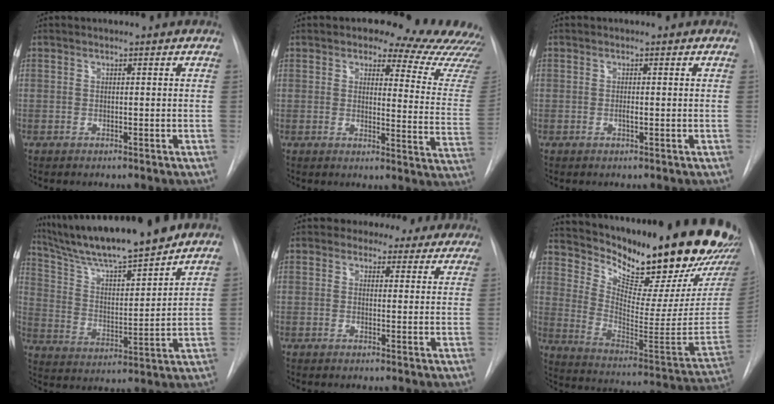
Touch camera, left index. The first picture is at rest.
{"total": 17.1, "force": [15.4, 4.4, 5.8], "torque": [-0.038, -0.075, 0.150]}
{"total": 0.9, "force": [-0.2, 0.2, 0.9], "torque": [-0.018, -0.001, -0.004]}
{"total": 16.3, "force": [14.3, 0.5, 7.7], "torque": [-0.133, 0.000, 0.248]}
{"total": 9.5, "force": [8.1, 4.8, 1.4], "torque": [0.016, 0.014, 0.071]}
{"total": 26.0, "force": [21.8, 3.1, 13.8], "torque": [-0.232, -0.100, 0.301]}